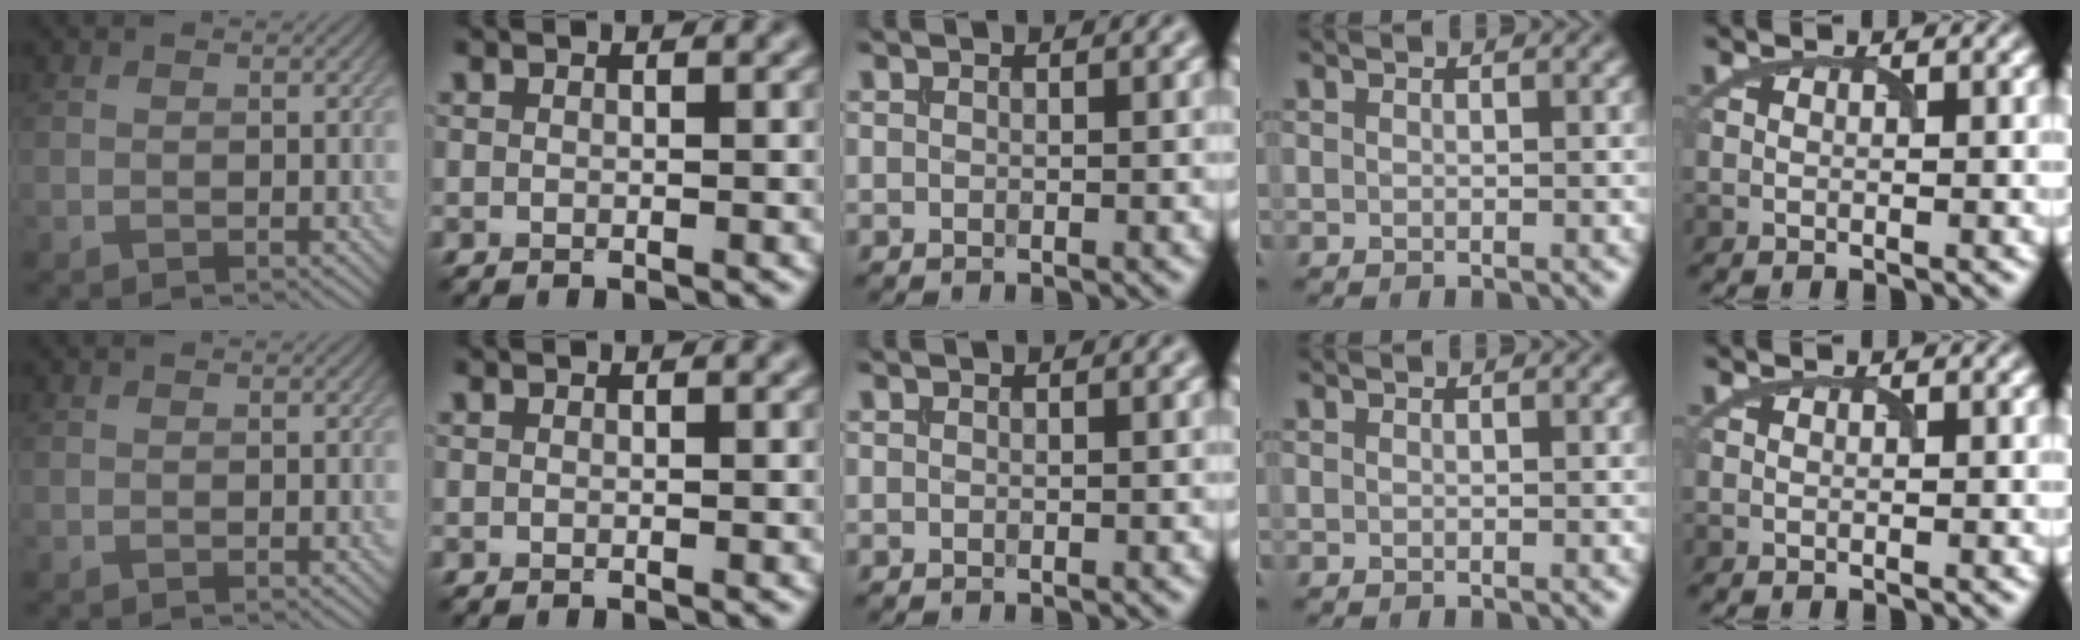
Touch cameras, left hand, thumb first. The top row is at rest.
{}